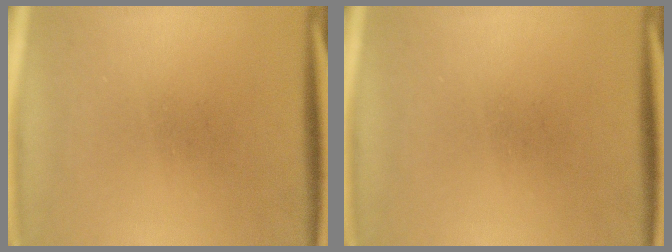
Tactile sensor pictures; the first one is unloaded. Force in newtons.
{"total": 0.0}